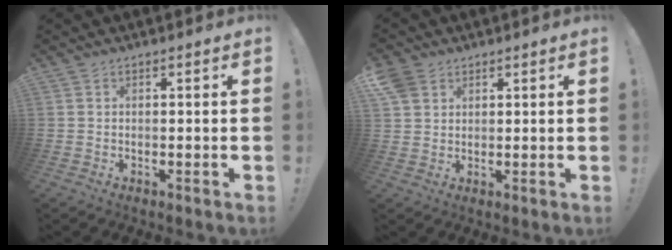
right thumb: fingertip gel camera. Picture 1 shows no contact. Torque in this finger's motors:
{"motor_torque": [-0.18, 0.52, 0.18, -0.11, 0.00]}